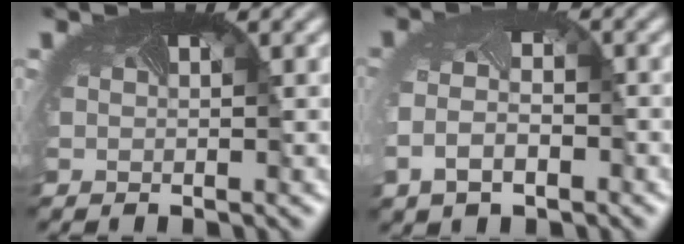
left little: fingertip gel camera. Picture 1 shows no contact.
{"total": 4.1, "force": [-1.4, 2.7, 2.6], "torque": [-0.075, -0.019, -0.027]}